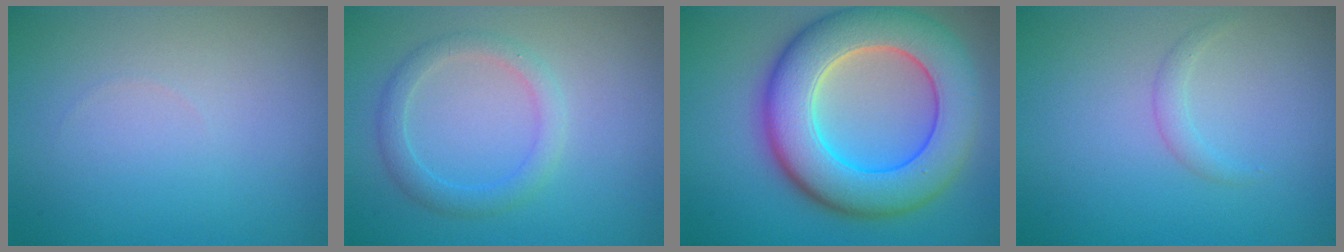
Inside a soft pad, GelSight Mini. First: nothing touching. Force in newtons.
{"total": 2.3, "press": 2.3, "slide": 0.1}
{"total": 11.0, "press": 10.9, "slide": 0.5}
{"total": 1.0, "press": 1.0, "slide": 0.1}